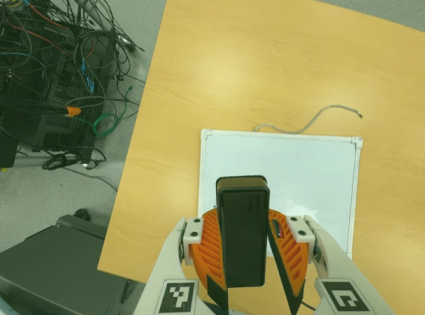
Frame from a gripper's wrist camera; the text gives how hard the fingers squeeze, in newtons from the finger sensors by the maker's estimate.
{"total": 7.4, "left": 8.1, "right": 6.7}